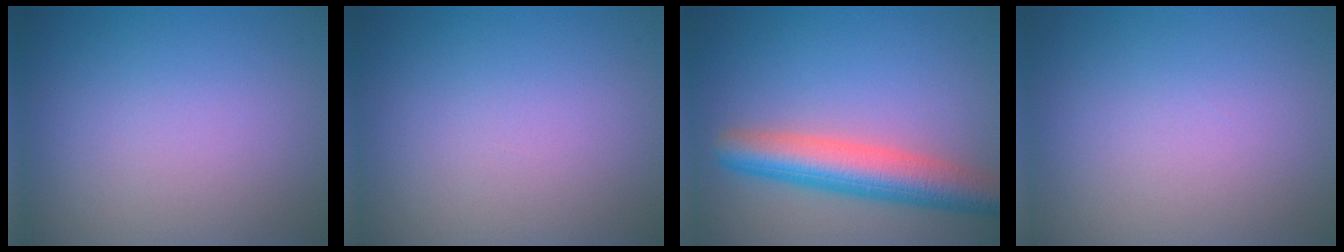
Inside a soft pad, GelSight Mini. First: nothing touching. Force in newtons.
{"total": 0.0}
{"total": 6.3, "press": 6.3, "slide": 0.3}
{"total": 0.0}